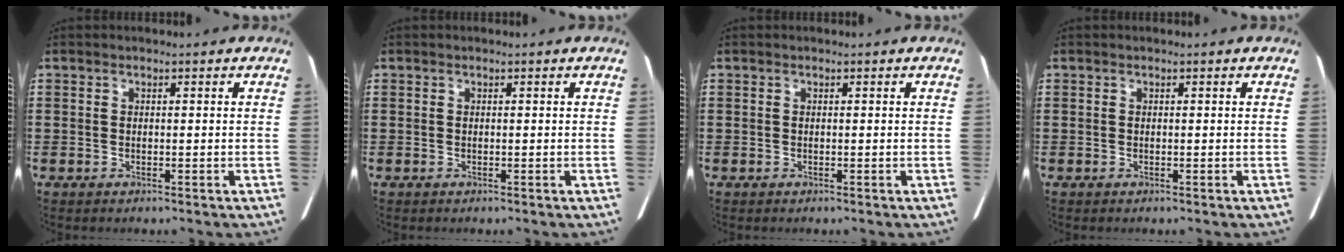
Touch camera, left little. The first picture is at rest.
{"total": 0.0}
{"total": 0.0}
{"total": 0.0}